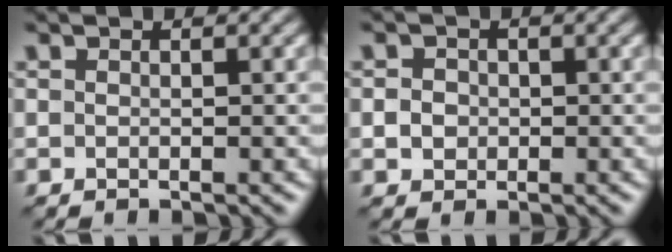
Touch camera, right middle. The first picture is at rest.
{"total": 1.6, "force": [-0.2, 1.4, 0.6], "torque": [-0.008, -0.002, -0.005]}